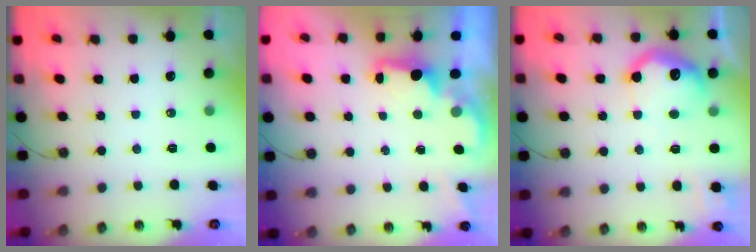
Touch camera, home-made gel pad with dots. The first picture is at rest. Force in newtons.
{"total": 1.6, "press": 1.4, "slide": 0.8}
{"total": 12.1, "press": 12.0, "slide": 1.1}